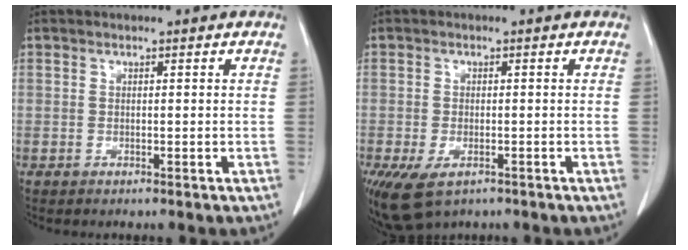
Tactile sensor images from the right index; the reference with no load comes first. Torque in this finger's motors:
{"motor_torque": [0.65, -0.60, 0.24, 0.06]}